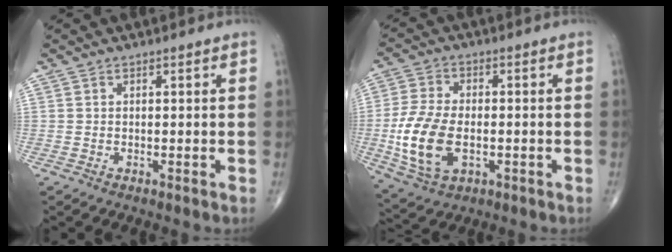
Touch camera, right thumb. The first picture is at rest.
{"total": 13.1, "force": [-2.4, 7.6, 10.4], "torque": [-0.218, 0.000, -0.038]}